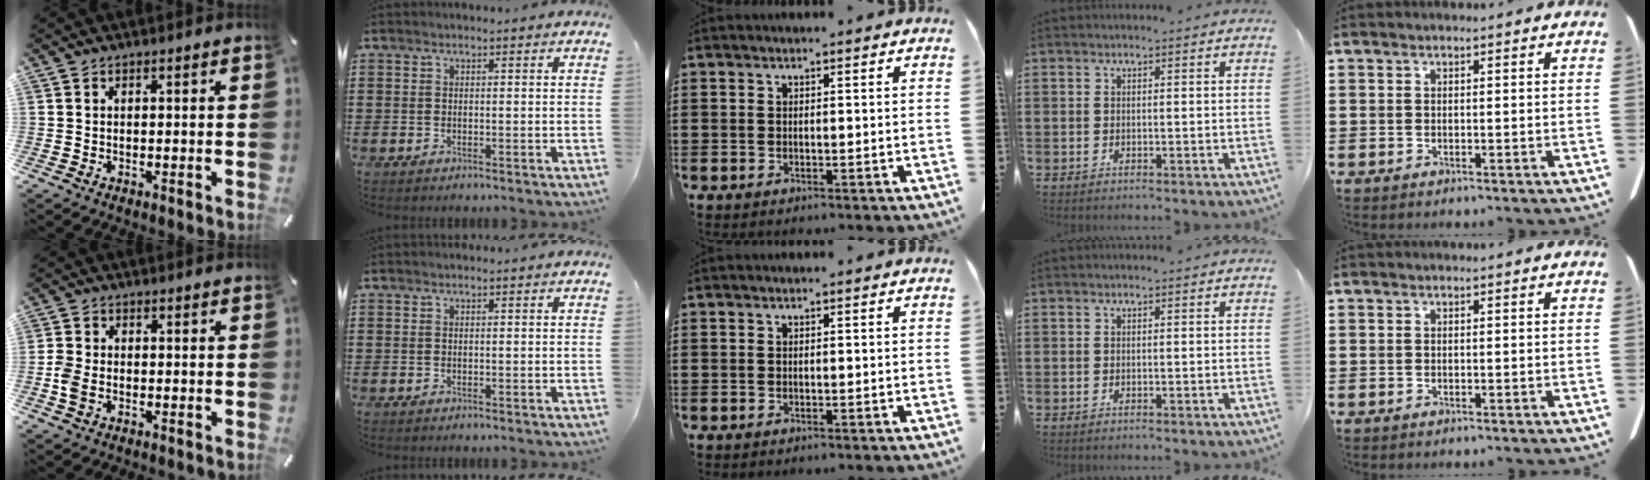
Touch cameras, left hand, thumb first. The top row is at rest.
{"thumb": {"total": 3.9, "force": [-1.3, 2.8, 2.5], "torque": [-0.054, 0.004, -0.023]}}